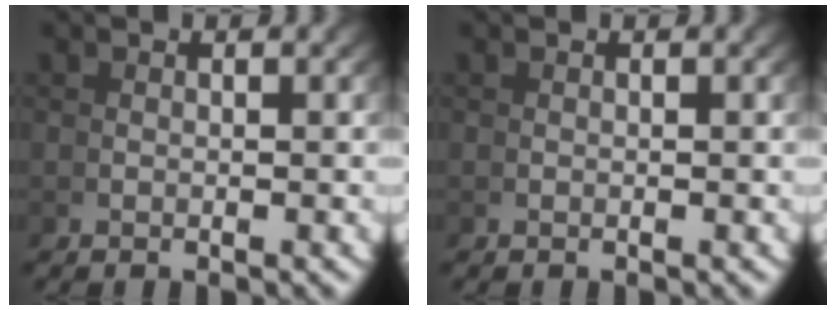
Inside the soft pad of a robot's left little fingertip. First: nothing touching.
{"total": 0.0}